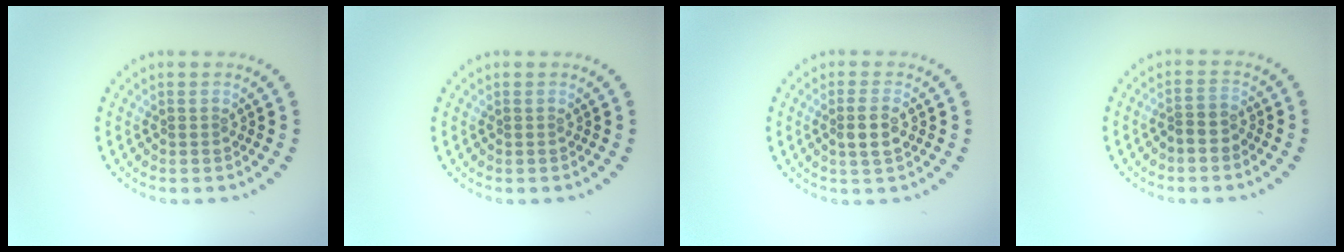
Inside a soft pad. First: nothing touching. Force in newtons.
{"total": 0.0}
{"total": 2.1, "press": 2.0, "slide": 0.7}
{"total": 1.6, "press": 1.5, "slide": 0.7}